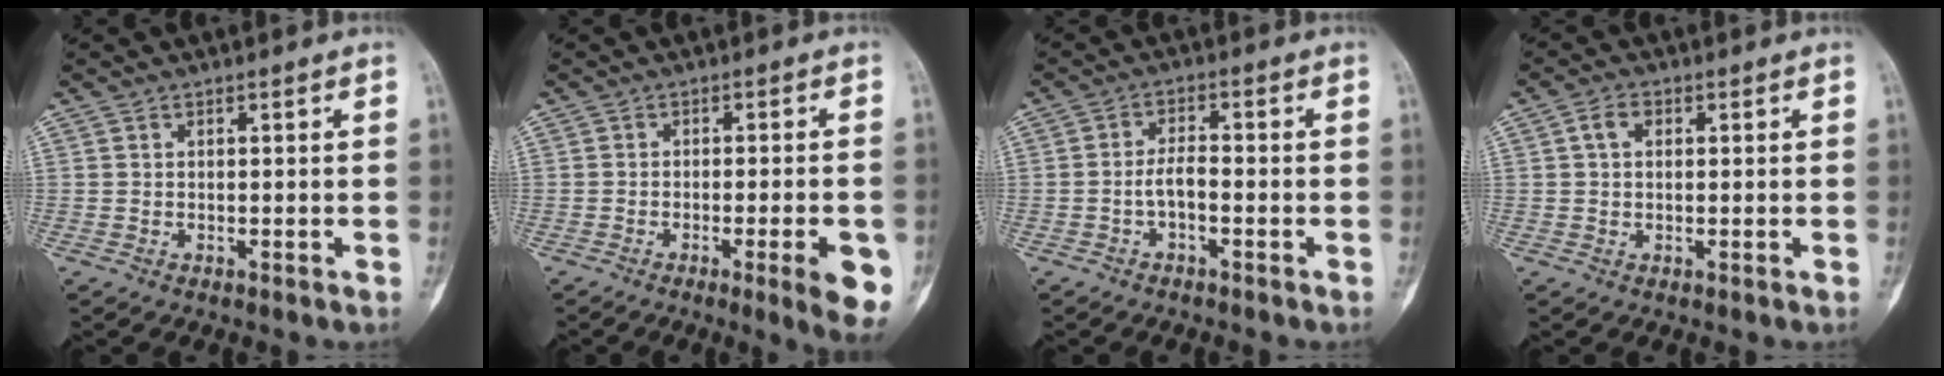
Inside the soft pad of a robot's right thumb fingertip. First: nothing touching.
{"total": 8.7, "force": [-3.2, 1.4, 8.0], "torque": [-0.099, -0.006, -0.039]}
{"total": 3.3, "force": [-1.3, 1.3, 2.7], "torque": [-0.050, 0.018, -0.026]}
{"total": 2.9, "force": [0.7, 2.0, 2.0], "torque": [-0.035, 0.010, 0.012]}